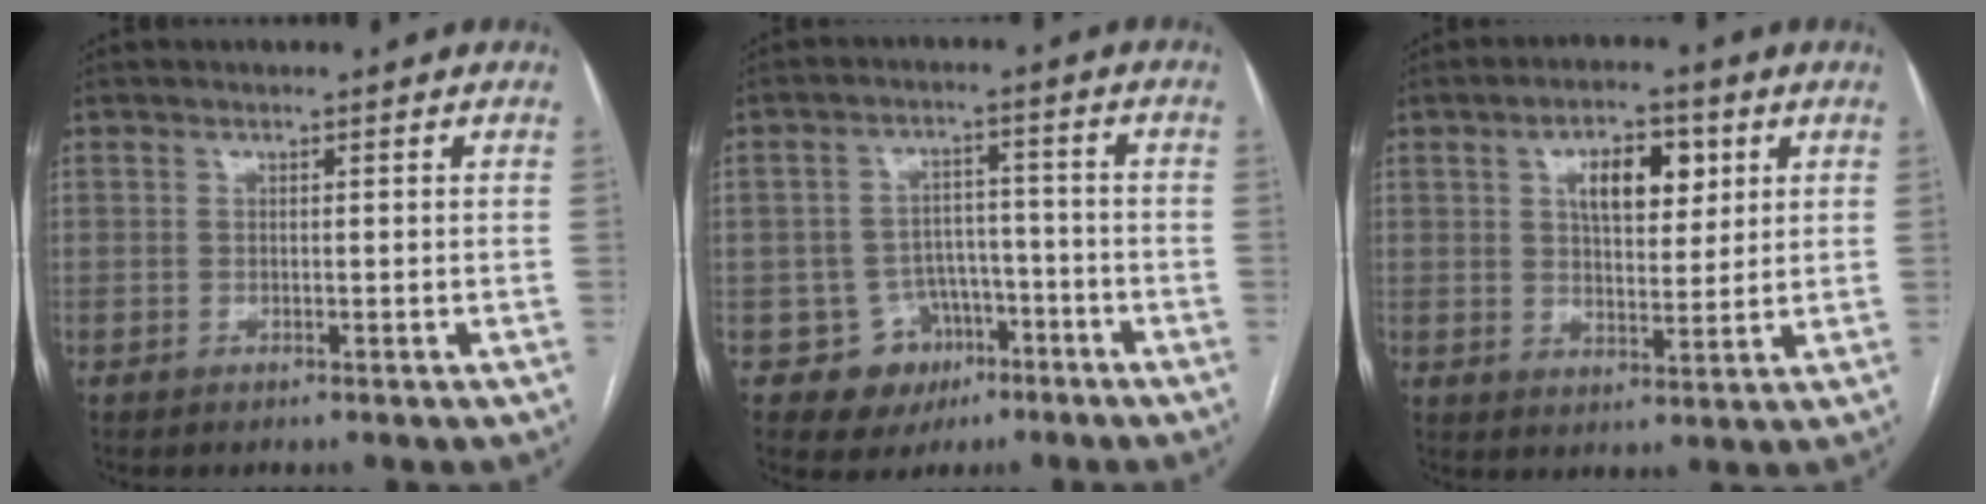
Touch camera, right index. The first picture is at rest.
{"total": 7.3, "force": [-3.3, 6.4, 0.8], "torque": [0.004, 0.017, -0.041]}
{"total": 8.2, "force": [3.1, 3.9, 6.5], "torque": [-0.101, 0.012, 0.053]}